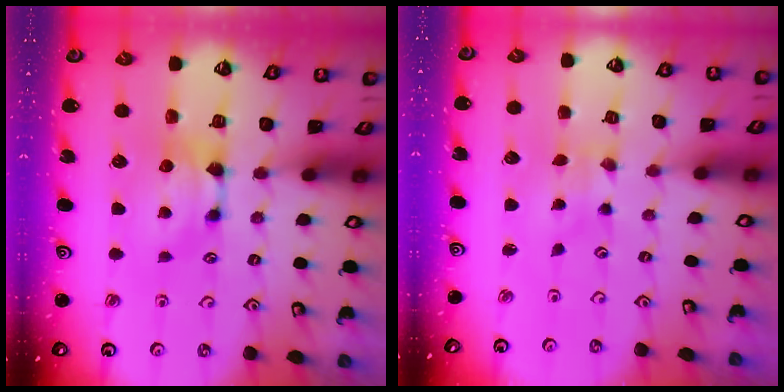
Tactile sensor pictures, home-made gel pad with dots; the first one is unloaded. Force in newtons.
{"total": 4.1, "press": 4.1, "slide": 0.7}